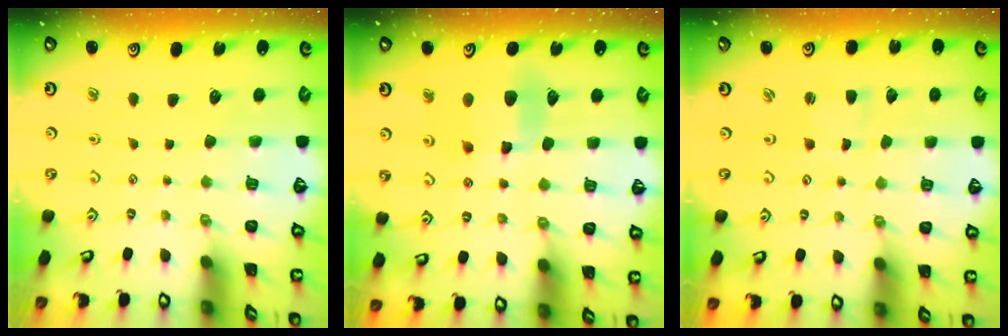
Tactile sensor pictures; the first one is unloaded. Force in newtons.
{"total": 8.8, "press": 8.7, "slide": 1.3}
{"total": 0.9, "press": 0.9, "slide": 0.1}